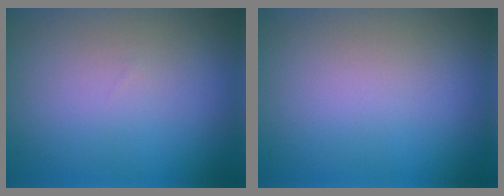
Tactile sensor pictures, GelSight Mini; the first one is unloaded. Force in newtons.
{"total": 0.0}